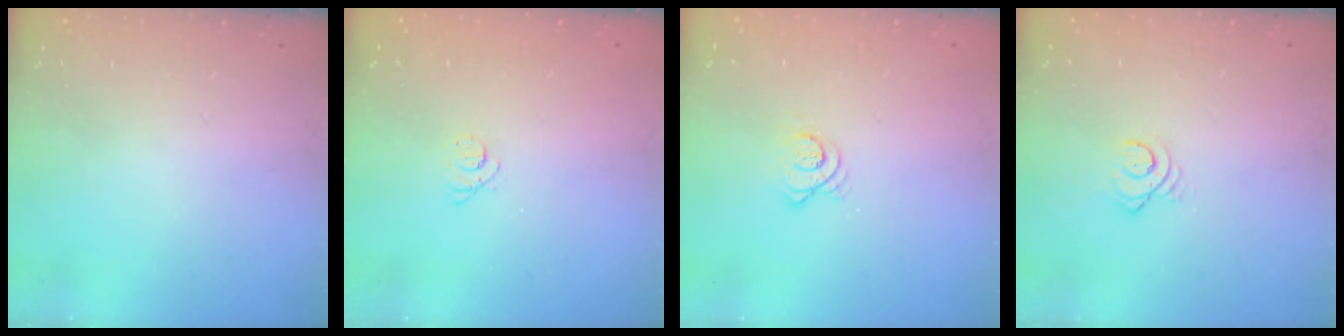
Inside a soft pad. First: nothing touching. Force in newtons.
{"total": 2.3, "press": 2.3, "slide": 0.3}
{"total": 3.7, "press": 3.7, "slide": 0.1}
{"total": 3.2, "press": 3.2, "slide": 0.1}